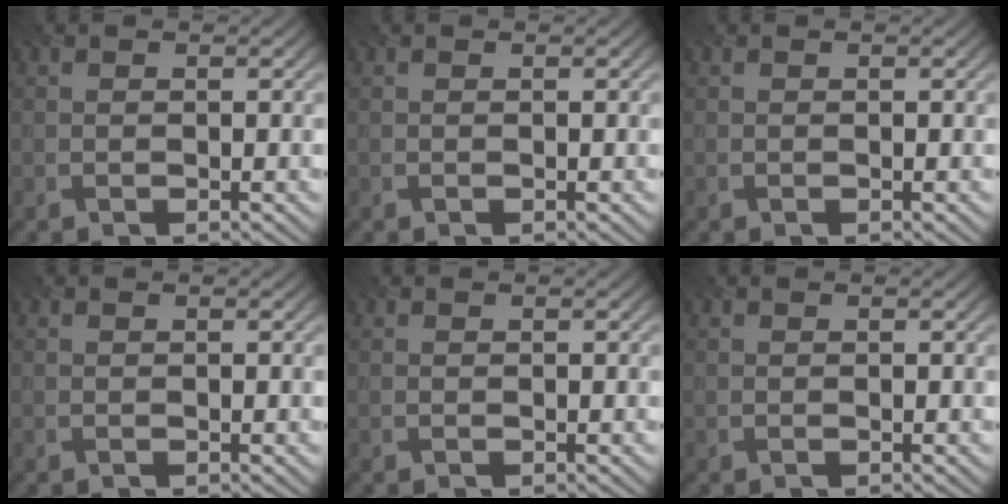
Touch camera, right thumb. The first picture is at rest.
{"total": 0.0}
{"total": 0.0}
{"total": 0.0}
{"total": 0.0}
{"total": 0.0}